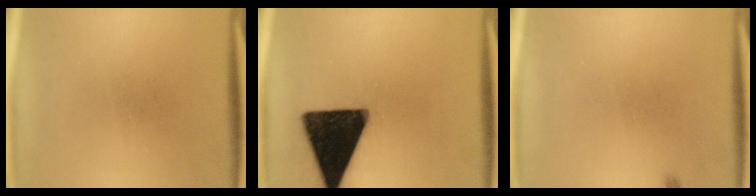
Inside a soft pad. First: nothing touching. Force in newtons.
{"total": 18.1}
{"total": 0.5}